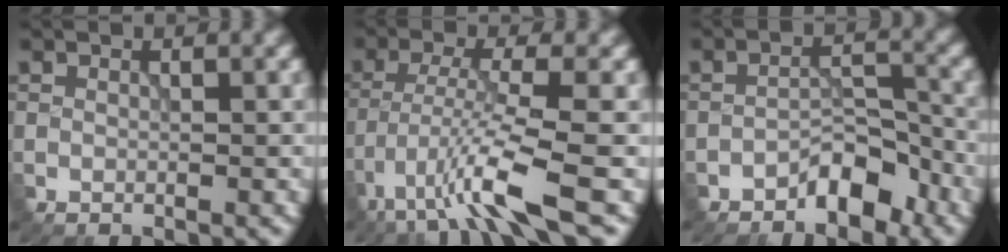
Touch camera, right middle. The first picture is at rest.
{"total": 6.0, "force": [-3.5, 0.4, 4.9], "torque": [-0.094, -0.003, -0.073]}
{"total": 3.6, "force": [-2.7, 1.4, 1.9], "torque": [-0.021, 0.017, -0.046]}